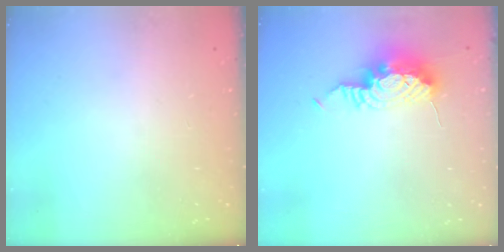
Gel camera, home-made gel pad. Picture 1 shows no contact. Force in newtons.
{"total": 16.0, "press": 12.5, "slide": 10.1}